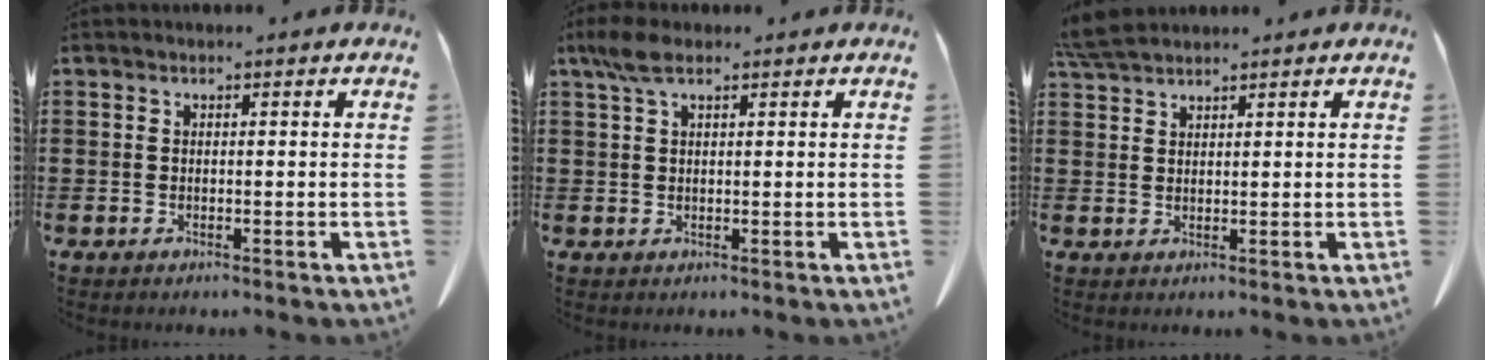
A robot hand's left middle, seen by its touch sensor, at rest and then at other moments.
{"total": 3.8, "force": [1.9, 1.4, 3.0], "torque": [-0.072, 0.000, 0.033]}
{"total": 3.4, "force": [3.0, 0.6, 1.5], "torque": [-0.039, -0.001, 0.060]}